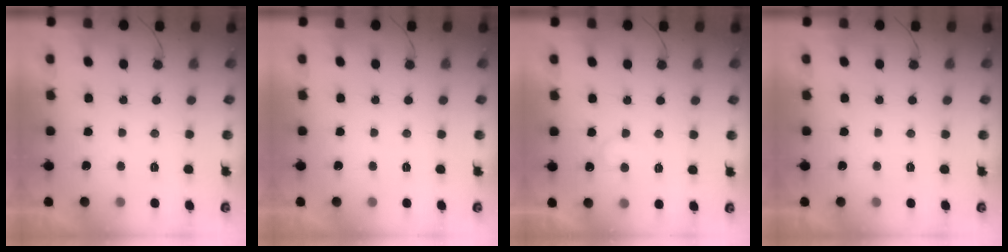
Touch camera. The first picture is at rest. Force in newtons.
{"total": 0.0}
{"total": 8.2, "press": 8.1, "slide": 0.4}
{"total": 1.8, "press": 1.8, "slide": 0.1}